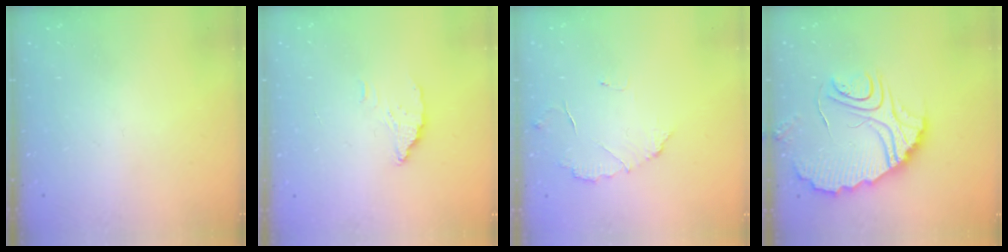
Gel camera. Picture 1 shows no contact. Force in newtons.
{"total": 3.6, "press": 3.6, "slide": 0.4}
{"total": 5.4, "press": 5.4, "slide": 0.4}
{"total": 11.0, "press": 11.0, "slide": 1.0}